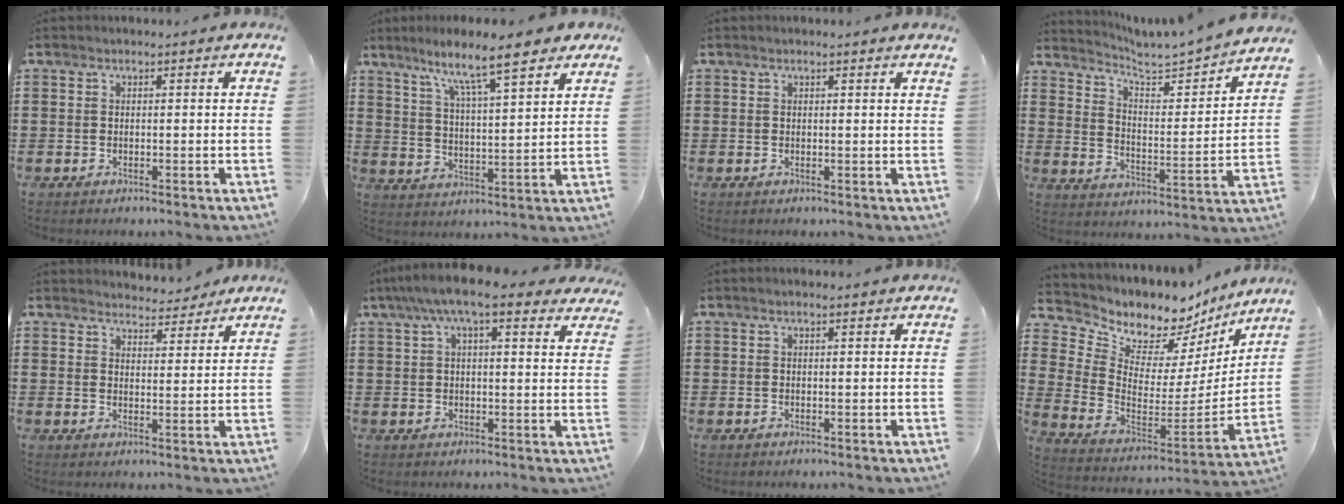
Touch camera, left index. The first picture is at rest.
{"total": 8.9, "force": [7.1, 1.0, 5.3], "torque": [-0.111, -0.038, 0.115]}
{"total": 0.7, "force": [0.6, -0.1, 0.3], "torque": [-0.007, -0.002, 0.012]}
{"total": 3.8, "force": [3.7, 0.1, 0.7], "torque": [-0.040, -0.039, 0.054]}
{"total": 4.0, "force": [3.9, 0.8, 0.3], "torque": [-0.011, -0.016, 0.071]}
{"total": 7.8, "force": [5.4, 1.8, 5.3], "torque": [-0.108, -0.001, 0.093]}
{"total": 0.7, "force": [0.4, 0.1, 0.6], "torque": [-0.011, 0.002, 0.007]}
{"total": 6.8, "force": [5.8, 3.5, 0.7], "torque": [-0.049, -0.058, 0.098]}